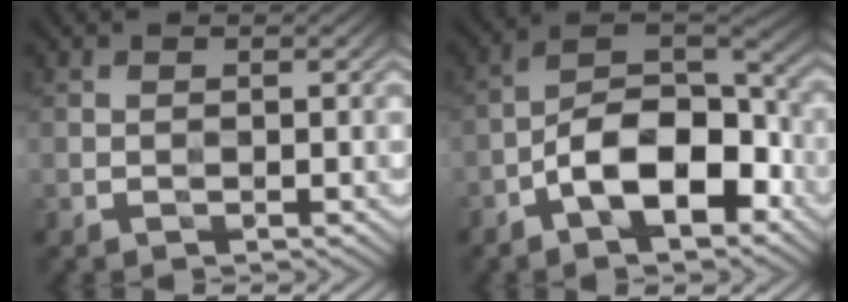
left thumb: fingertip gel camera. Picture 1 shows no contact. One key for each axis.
{"total": 11.3, "fx": -5.3, "fy": 5.1, "fz": 8.6, "tx": -0.137, "ty": 0.010, "tz": -0.107}